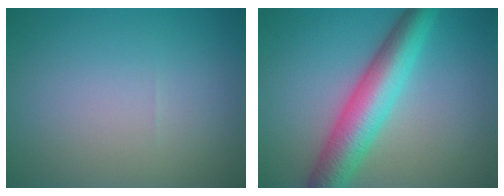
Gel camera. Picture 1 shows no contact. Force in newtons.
{"total": 6.9, "press": 6.9, "slide": 0.1}